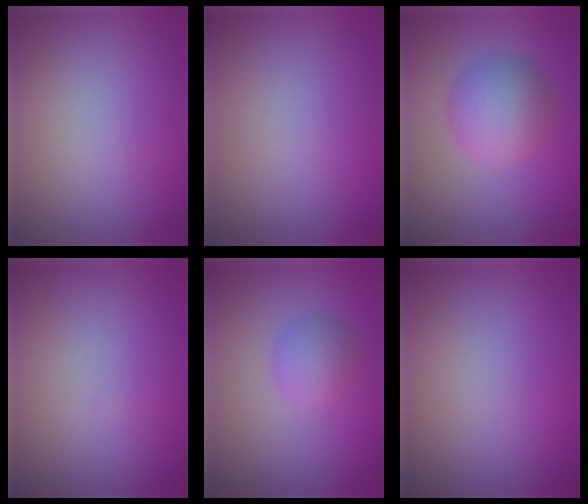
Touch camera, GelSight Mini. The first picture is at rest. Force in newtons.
{"total": 0.0}
{"total": 5.4, "press": 5.4, "slide": 0.1}
{"total": 0.0}
{"total": 2.6, "press": 2.6, "slide": 0.1}
{"total": 0.0}